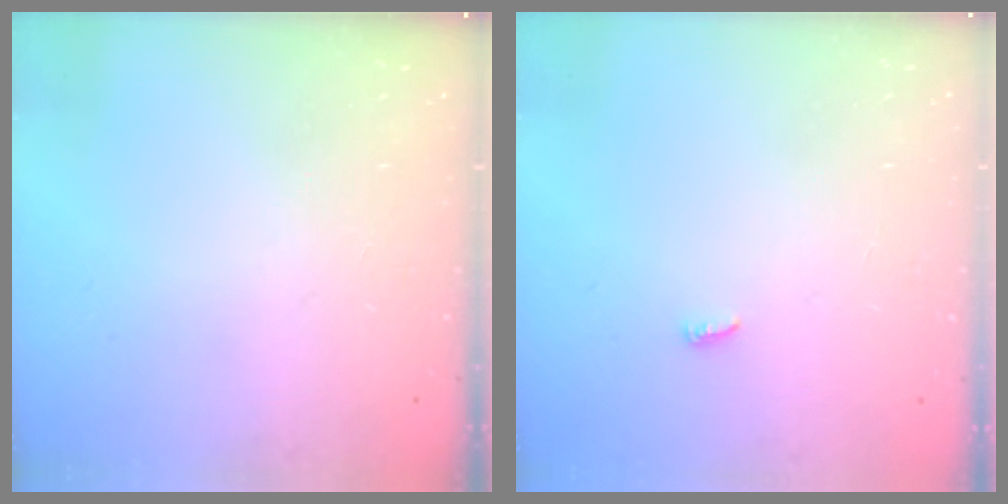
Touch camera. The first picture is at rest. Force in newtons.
{"total": 3.6, "press": 3.6, "slide": 0.4}